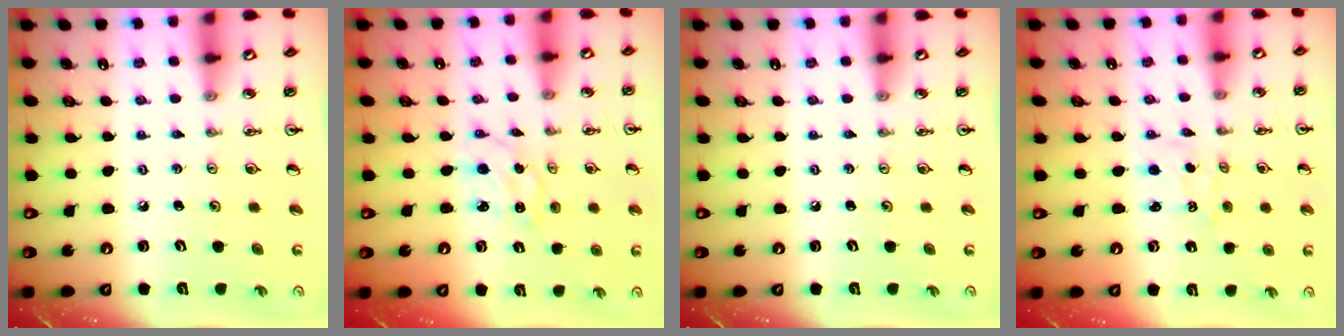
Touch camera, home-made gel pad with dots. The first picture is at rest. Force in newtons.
{"total": 1.6, "press": 1.6, "slide": 0.3}
{"total": 0.0}
{"total": 0.9, "press": 0.7, "slide": 0.6}